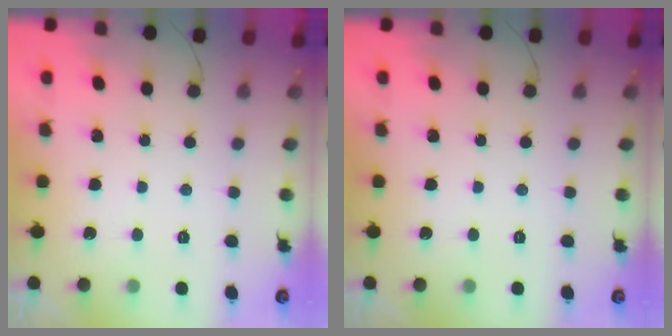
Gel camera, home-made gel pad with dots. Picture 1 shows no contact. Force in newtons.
{"total": 0.0}